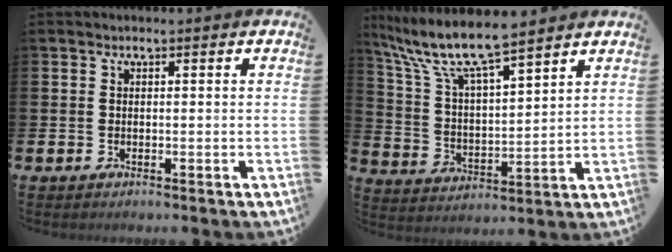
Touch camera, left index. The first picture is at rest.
{"total": 9.2, "force": [8.2, 1.3, 4.0], "torque": [-0.119, -0.043, 0.143]}